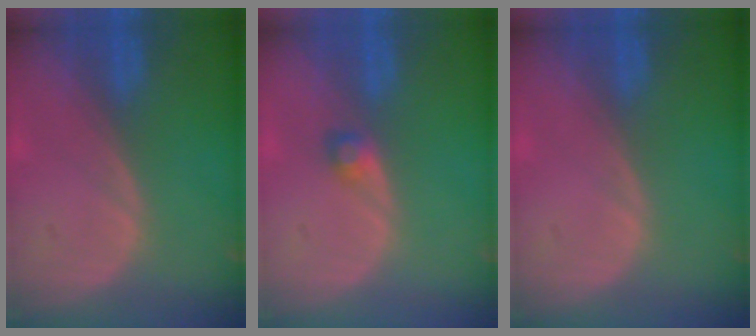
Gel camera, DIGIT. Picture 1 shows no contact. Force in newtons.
{"total": 1.8, "press": 1.7, "slide": 0.3}
{"total": 0.0}